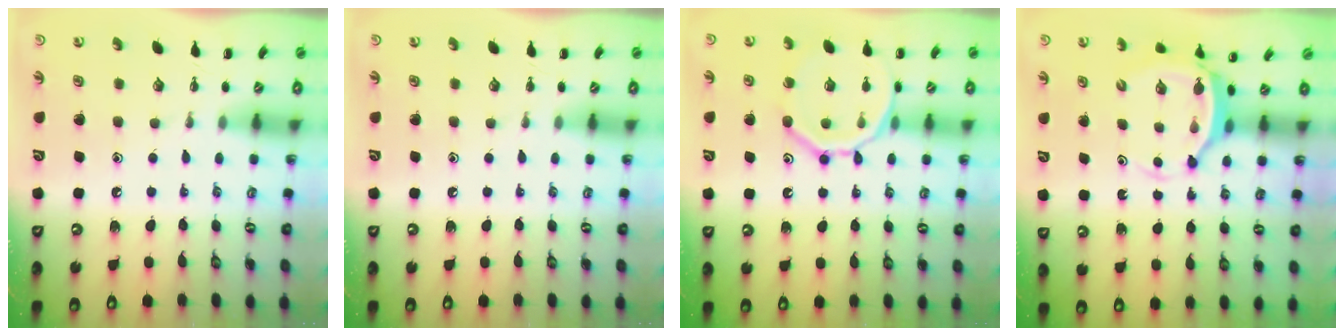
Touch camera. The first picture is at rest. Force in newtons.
{"total": 0.0}
{"total": 14.7, "press": 14.7, "slide": 1.1}
{"total": 5.5, "press": 5.5, "slide": 0.9}